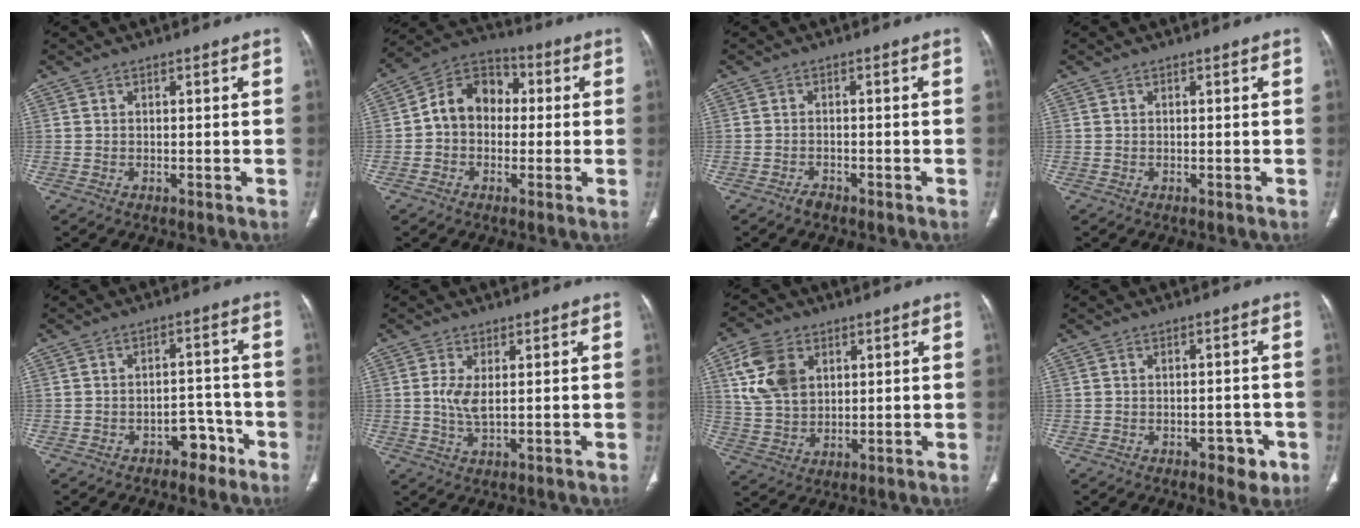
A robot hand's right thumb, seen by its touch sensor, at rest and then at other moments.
{"total": 10.5, "force": [0.2, 8.2, 6.5], "torque": [-0.079, 0.035, -0.012]}
{"total": 1.3, "force": [-1.2, 0.5, 0.4], "torque": [-0.011, 0.004, -0.021]}
{"total": 0.0}
{"total": 4.8, "force": [-3.2, 3.1, 1.8], "torque": [-0.002, 0.041, -0.042]}
{"total": 3.8, "force": [0.6, 1.3, 3.5], "torque": [-0.082, -0.013, 0.016]}
{"total": 11.0, "force": [4.0, 7.7, 6.8], "torque": [-0.117, -0.008, 0.083]}
{"total": 4.1, "force": [-2.1, 2.3, 2.7], "torque": [-0.016, 0.010, -0.023]}